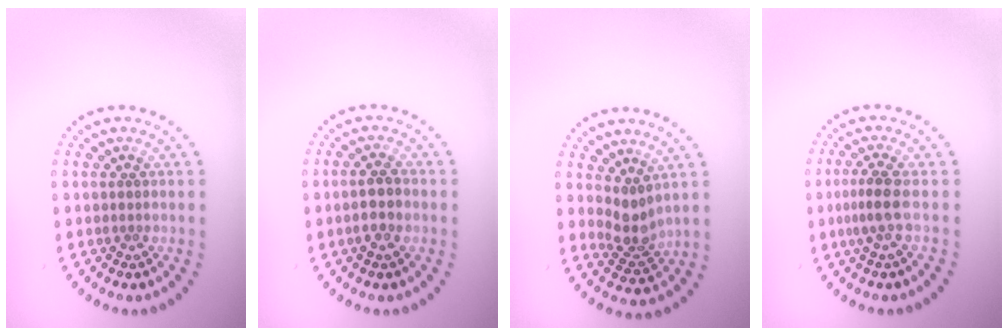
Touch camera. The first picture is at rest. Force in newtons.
{"total": 2.4, "press": 2.2, "slide": 0.8}
{"total": 2.5, "press": 1.9, "slide": 1.6}
{"total": 2.3, "press": 1.6, "slide": 1.6}